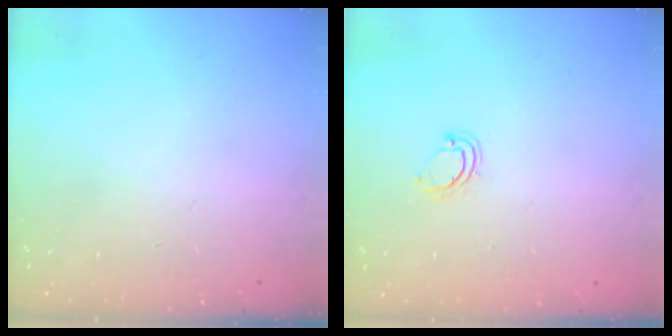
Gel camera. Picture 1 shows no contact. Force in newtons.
{"total": 3.9, "press": 3.9, "slide": 0.3}